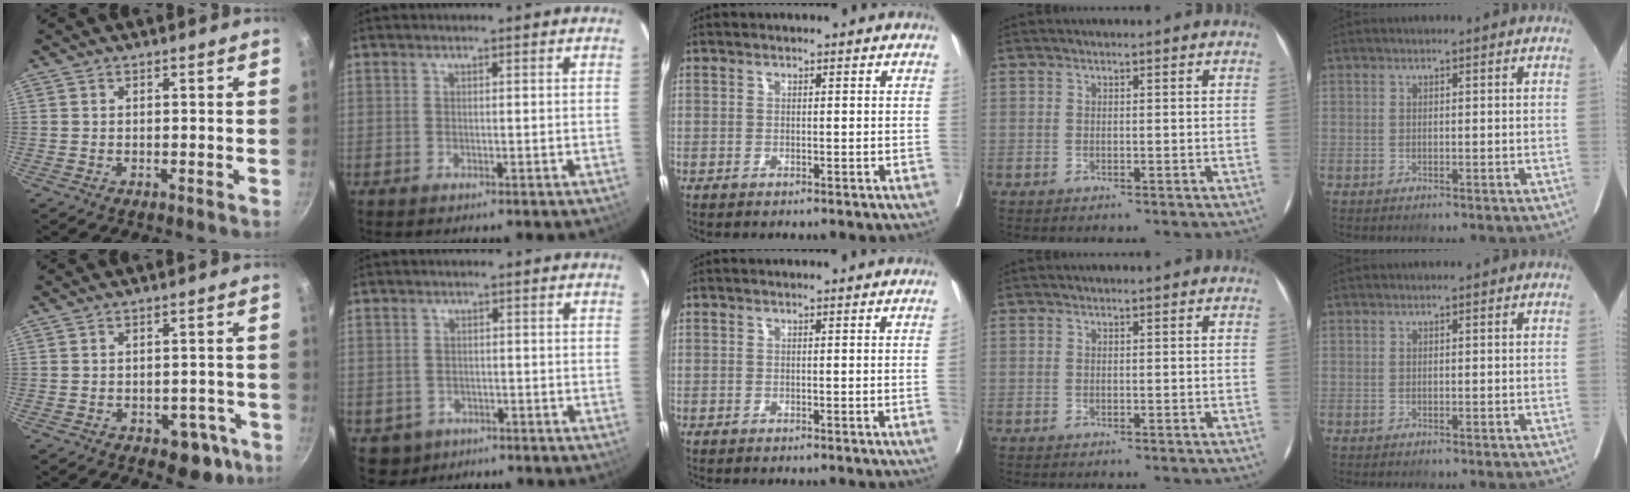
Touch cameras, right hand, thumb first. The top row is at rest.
{"thumb": {"total": 6.4, "force": [-3.6, 3.7, 3.8], "torque": [-0.018, 0.027, -0.040]}, "index": {"total": 4.3, "force": [-1.8, 3.9, 0.4], "torque": [-0.009, 0.006, -0.021]}, "middle": {"total": 0.7, "force": [-0.1, -0.3, 0.6], "torque": [-0.007, 0.000, -0.002]}}